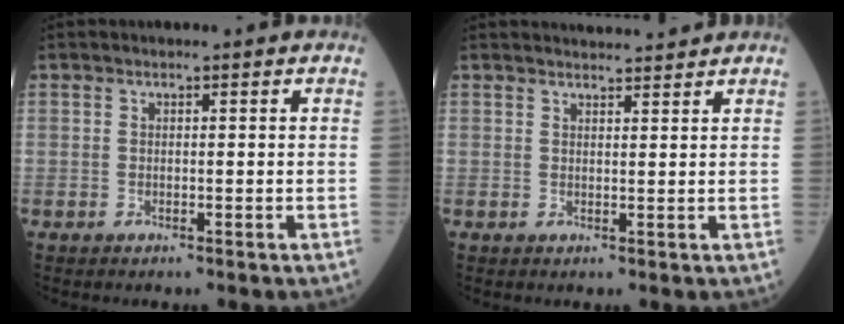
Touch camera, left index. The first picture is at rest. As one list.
[{"total": 4.8, "force": [4.7, 0.1, 0.9], "torque": [-0.013, 0.018, 0.063]}]